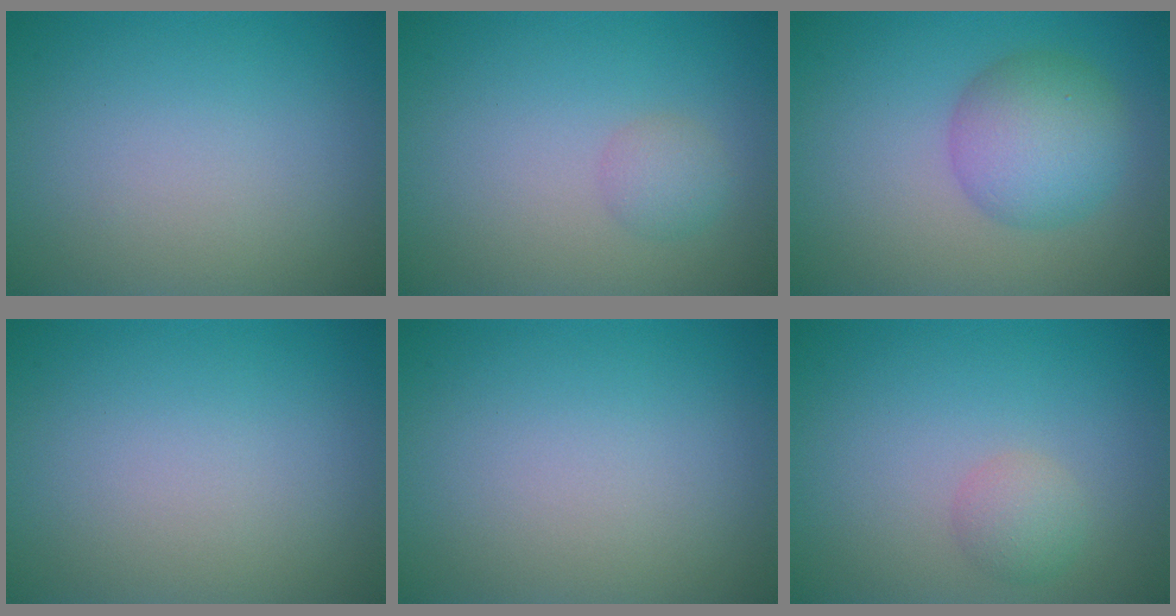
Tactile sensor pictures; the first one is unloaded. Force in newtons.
{"total": 1.5, "press": 1.5, "slide": 0.0}
{"total": 5.2, "press": 5.2, "slide": 0.2}
{"total": 0.0}
{"total": 0.0}
{"total": 1.8, "press": 1.8, "slide": 0.1}